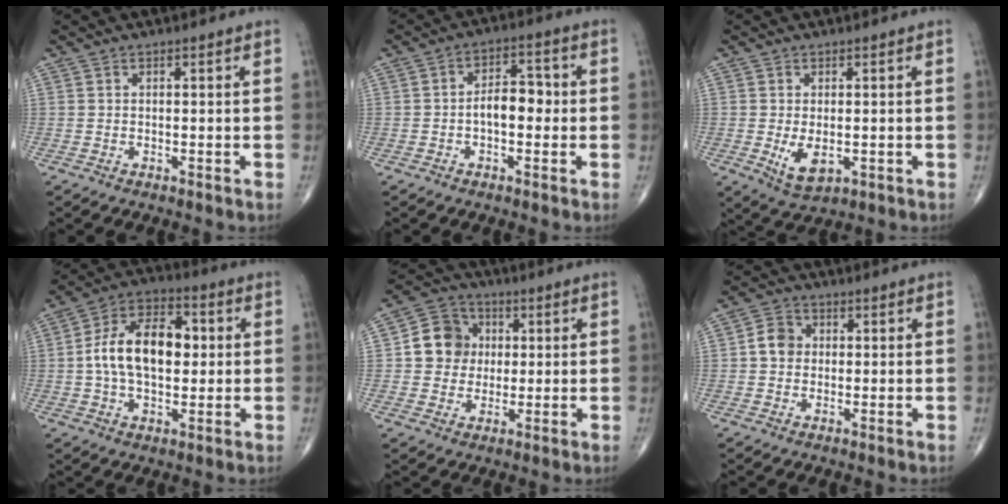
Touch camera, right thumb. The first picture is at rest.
{"total": 7.8, "force": [-0.9, 4.8, 6.1], "torque": [-0.078, 0.030, -0.024]}
{"total": 5.3, "force": [-0.8, 2.9, 4.3], "torque": [-0.073, -0.013, -0.004]}
{"total": 15.1, "force": [0.9, 9.0, 12.1], "torque": [-0.194, 0.025, 0.006]}
{"total": 9.6, "force": [1.1, 8.7, 4.0], "torque": [-0.036, 0.009, 0.010]}
{"total": 4.5, "force": [0.2, 3.9, 2.3], "torque": [-0.029, 0.010, -0.005]}